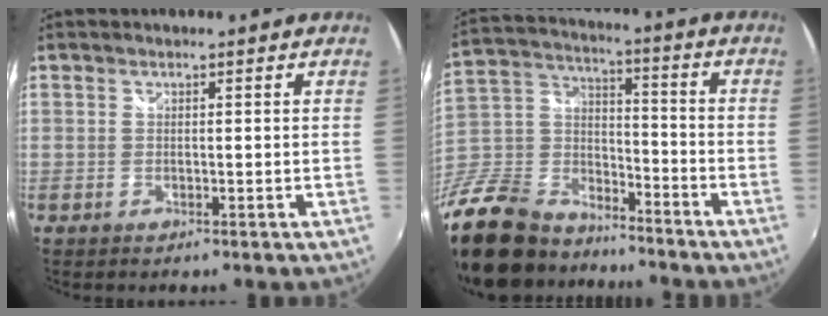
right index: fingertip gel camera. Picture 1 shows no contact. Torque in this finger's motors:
{"motor_torque": [-0.81, -0.94, -1.05, -0.21]}